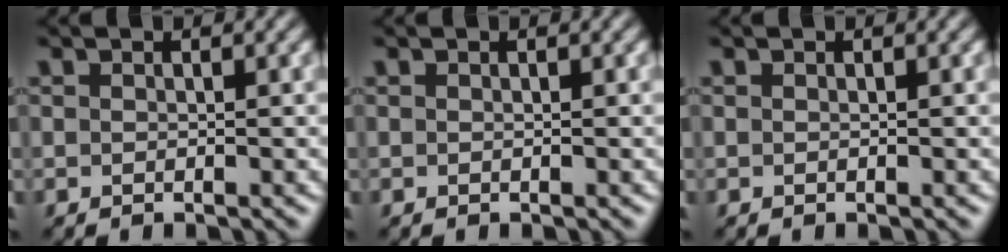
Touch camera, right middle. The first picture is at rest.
{"total": 0.0}
{"total": 0.0}